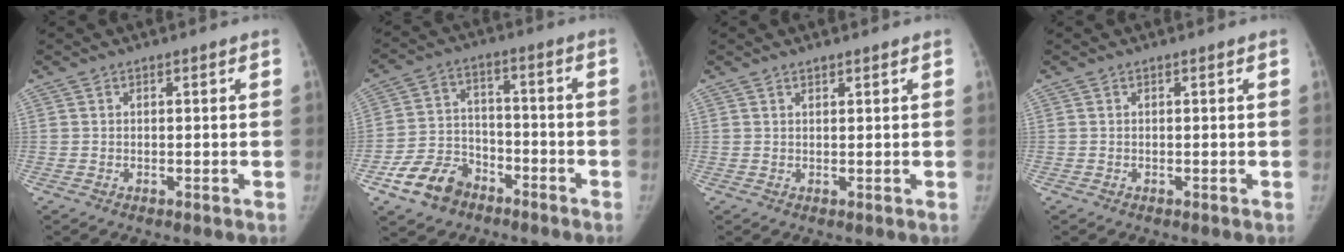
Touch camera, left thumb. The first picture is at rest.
{"total": 10.5, "force": [-6.5, 7.2, 3.9], "torque": [-0.046, 0.043, -0.117]}
{"total": 0.8, "force": [0.7, 0.2, 0.3], "torque": [0.000, -0.003, 0.012]}
{"total": 0.0}